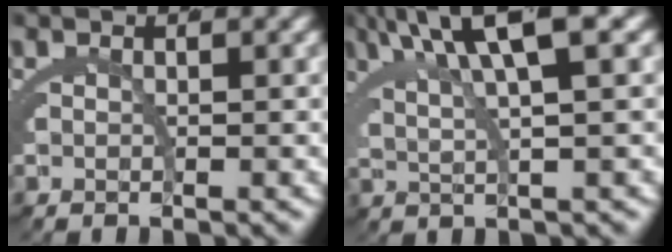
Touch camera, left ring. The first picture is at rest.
{"total": 7.4, "force": [4.5, 1.5, 5.7], "torque": [-0.084, 0.029, 0.068]}